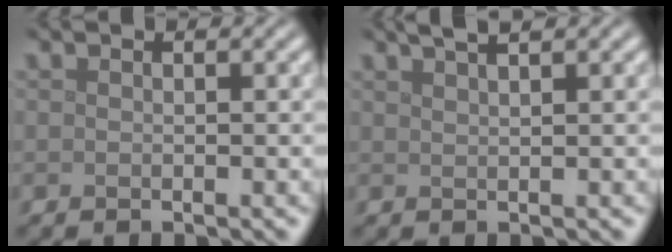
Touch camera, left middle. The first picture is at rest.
{"total": 2.6, "force": [1.8, 0.7, 1.7], "torque": [-0.007, 0.009, 0.015]}